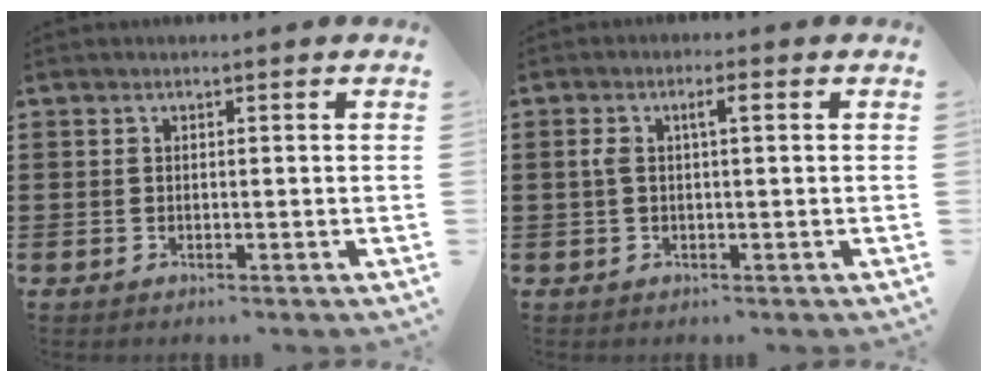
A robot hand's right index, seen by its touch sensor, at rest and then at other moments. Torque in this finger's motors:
{"motor_torque": [0.40, -0.13, 0.11, 0.03]}